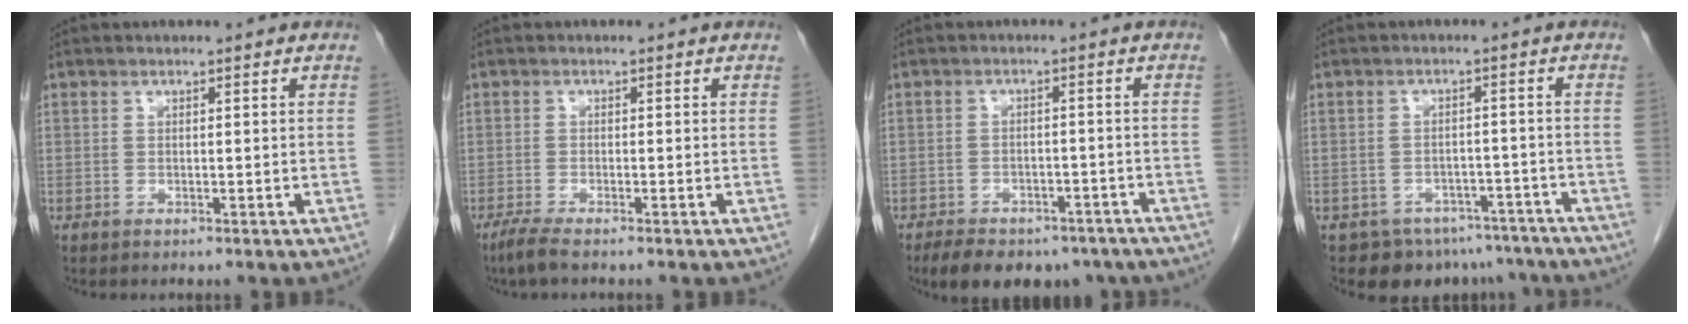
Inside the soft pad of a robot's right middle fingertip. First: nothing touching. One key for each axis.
{"total": 2.3, "fx": -1.8, "fy": 0.0, "fz": 1.5, "tx": -0.038, "ty": -0.008, "tz": -0.037}
{"total": 13.7, "fx": -10.1, "fy": 7.1, "fz": 5.9, "tx": -0.102, "ty": 0.001, "tz": -0.124}
{"total": 8.9, "fx": -7.1, "fy": 5.3, "fz": 1.0, "tx": 0.005, "ty": 0.017, "tz": -0.079}